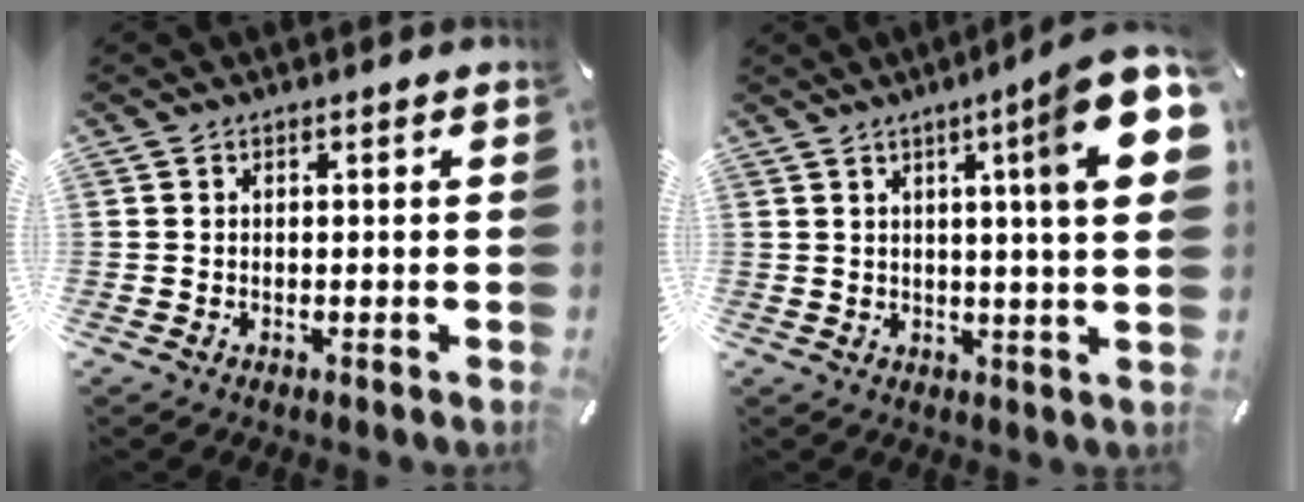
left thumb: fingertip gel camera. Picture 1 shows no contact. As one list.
[{"total": 15.9, "force": [5.9, 0.5, 14.7], "torque": [-0.223, -0.036, 0.075]}]